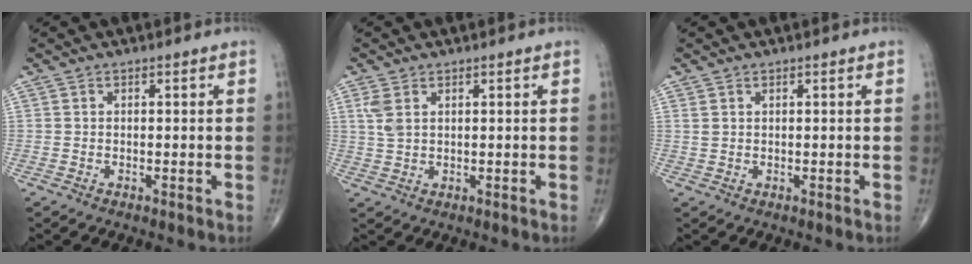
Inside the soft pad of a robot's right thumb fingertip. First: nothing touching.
{"total": 3.1, "force": [1.3, 1.7, 2.3], "torque": [-0.055, 0.005, 0.035]}
{"total": 0.8, "force": [0.5, 0.4, 0.4], "torque": [-0.006, 0.005, 0.013]}